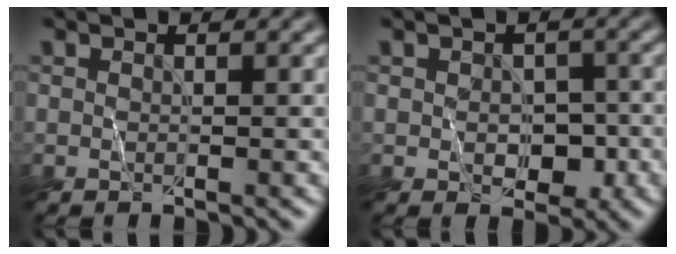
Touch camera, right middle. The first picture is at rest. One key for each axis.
{"total": 2.5, "fx": -0.6, "fy": 1.6, "fz": 1.8, "tx": -0.027, "ty": -0.003, "tz": -0.001}